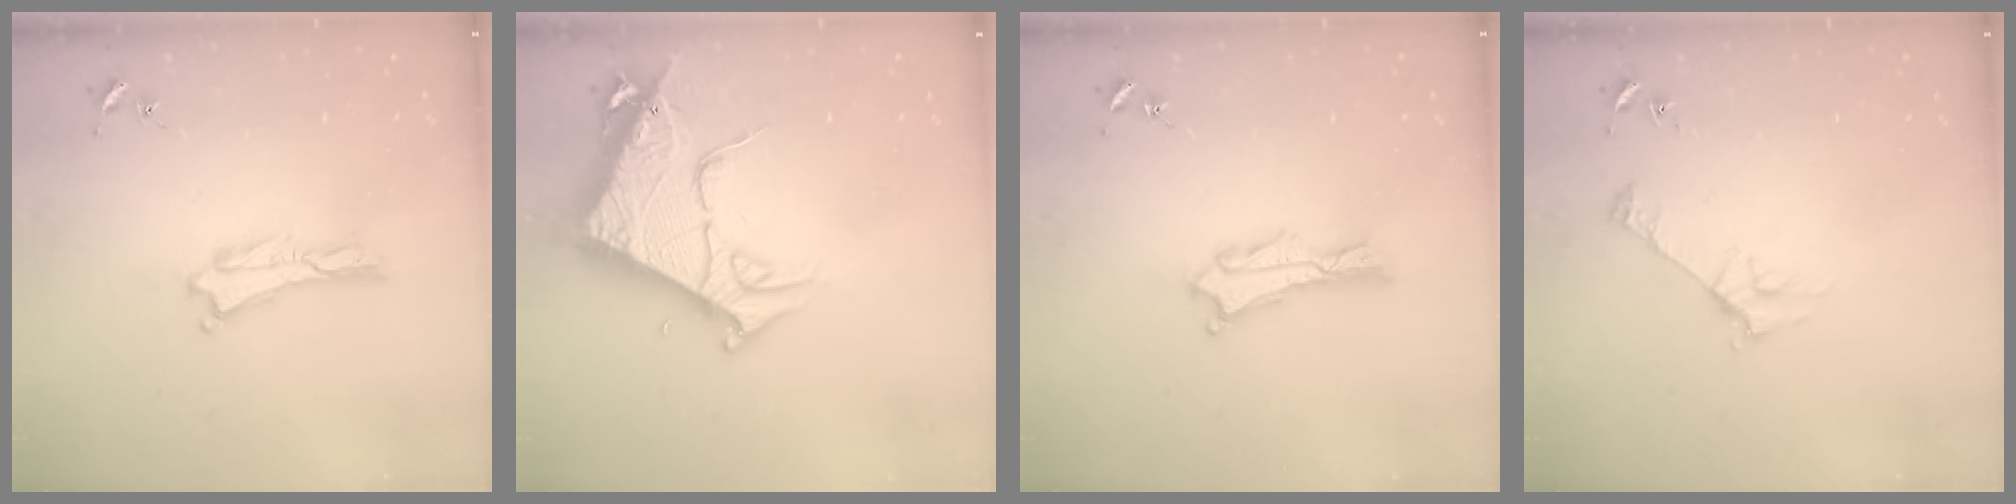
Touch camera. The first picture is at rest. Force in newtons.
{"total": 10.0, "press": 9.9, "slide": 1.3}
{"total": 1.2, "press": 1.2, "slide": 0.2}
{"total": 2.8, "press": 2.8, "slide": 0.3}